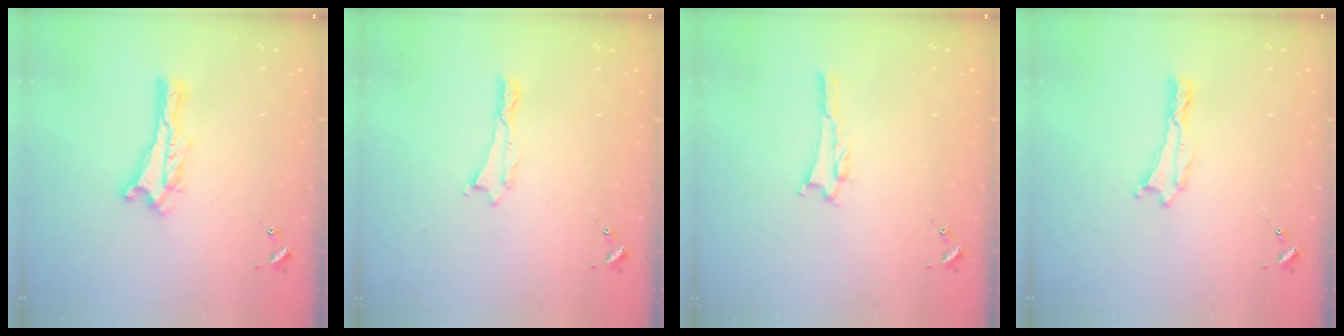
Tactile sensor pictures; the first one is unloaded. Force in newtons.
{"total": 0.0}
{"total": 1.1, "press": 1.0, "slide": 0.1}
{"total": 0.0}